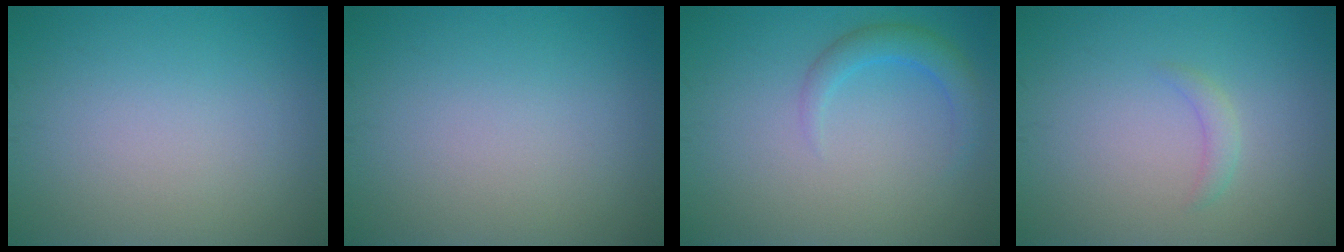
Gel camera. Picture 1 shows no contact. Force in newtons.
{"total": 0.0}
{"total": 2.4, "press": 2.4, "slide": 0.1}
{"total": 1.1, "press": 1.1, "slide": 0.1}